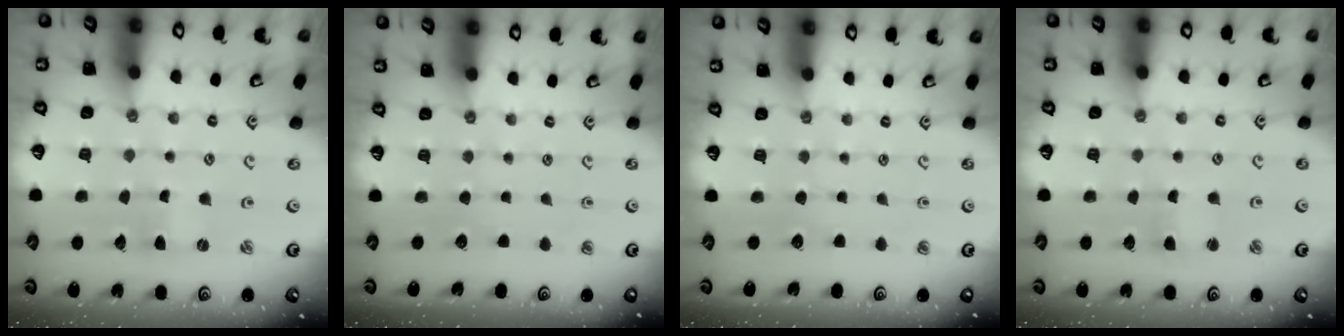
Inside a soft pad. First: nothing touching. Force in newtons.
{"total": 0.0}
{"total": 0.0}
{"total": 1.7, "press": 1.7, "slide": 0.2}